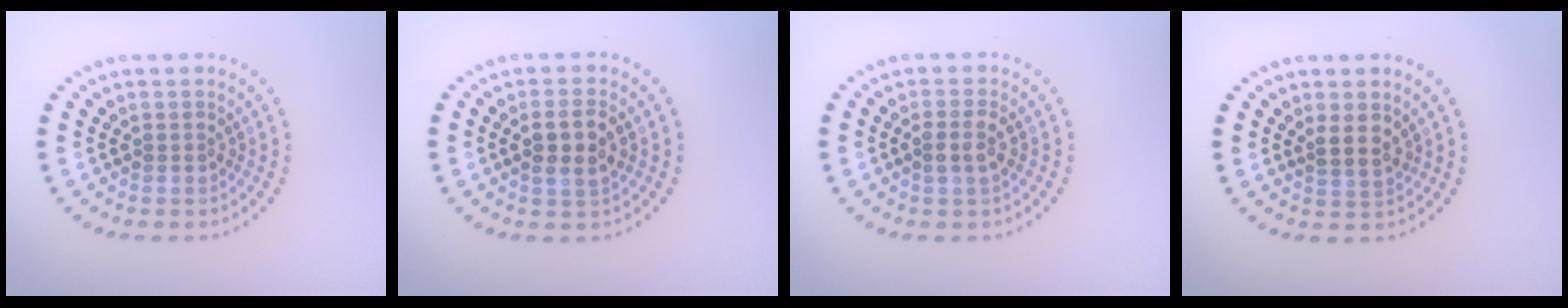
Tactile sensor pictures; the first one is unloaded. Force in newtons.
{"total": 2.8, "press": 2.7, "slide": 0.8}
{"total": 1.8, "press": 1.7, "slide": 0.4}
{"total": 1.7, "press": 1.4, "slide": 1.0}